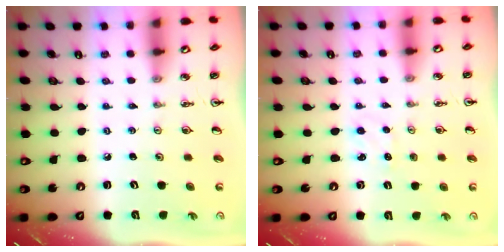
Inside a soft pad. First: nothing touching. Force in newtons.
{"total": 3.1, "press": 3.0, "slide": 0.4}